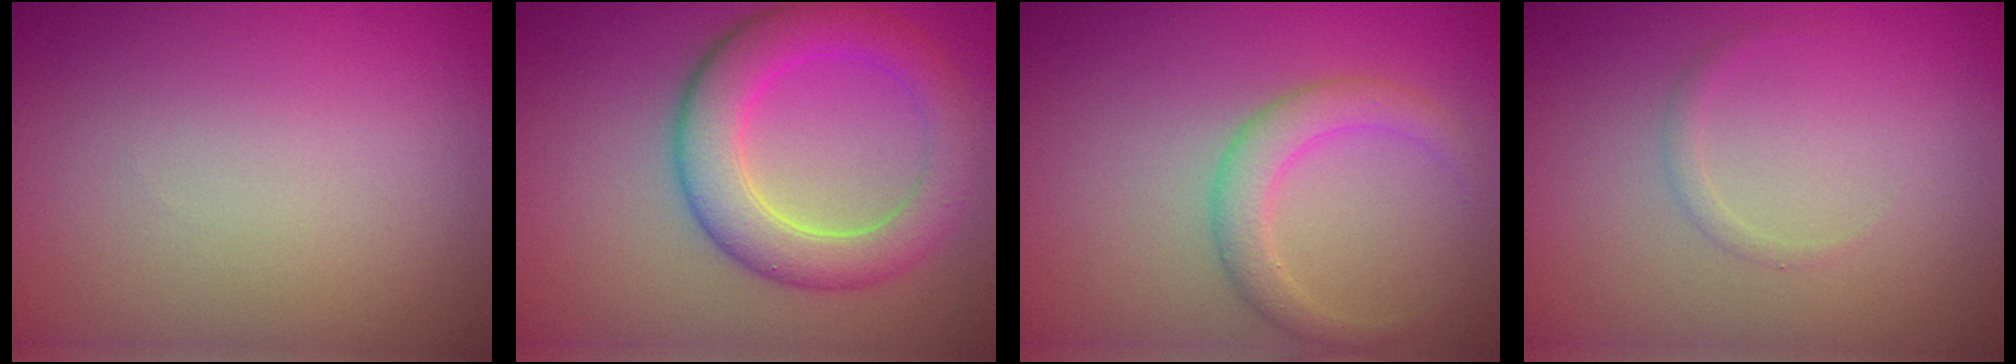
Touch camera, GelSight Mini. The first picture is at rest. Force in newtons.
{"total": 6.2, "press": 6.2, "slide": 0.1}
{"total": 2.8, "press": 2.8, "slide": 0.2}
{"total": 0.8, "press": 0.8, "slide": 0.0}